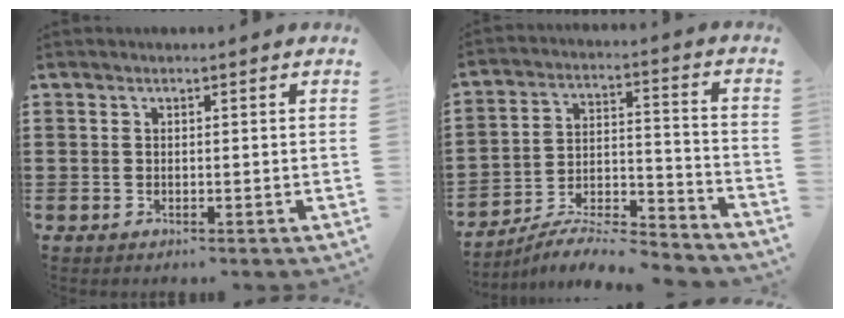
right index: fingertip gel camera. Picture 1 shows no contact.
{"total": 7.8, "force": [-7.2, 1.1, 2.7], "torque": [-0.036, 0.012, -0.138]}